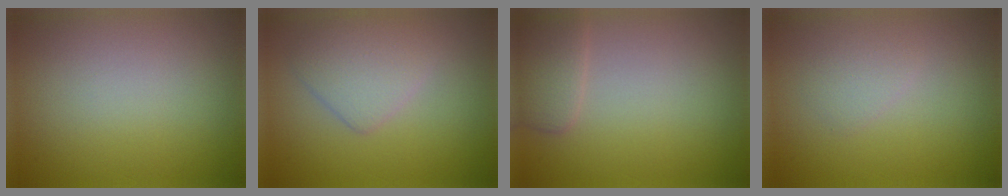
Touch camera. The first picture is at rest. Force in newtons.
{"total": 3.0, "press": 3.0, "slide": 0.1}
{"total": 2.1, "press": 2.1, "slide": 0.1}
{"total": 1.1, "press": 1.1, "slide": 0.1}